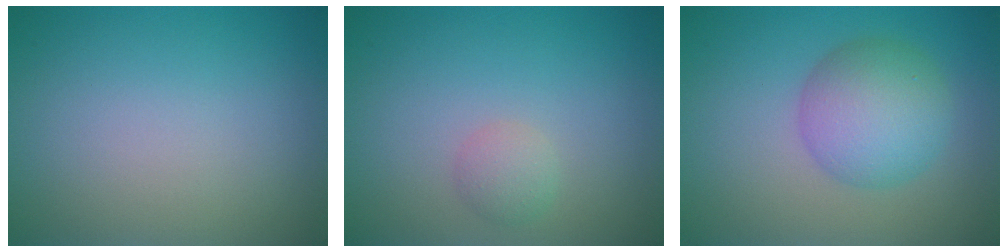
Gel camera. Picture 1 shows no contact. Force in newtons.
{"total": 1.4, "press": 1.4, "slide": 0.1}
{"total": 5.4, "press": 5.4, "slide": 0.1}